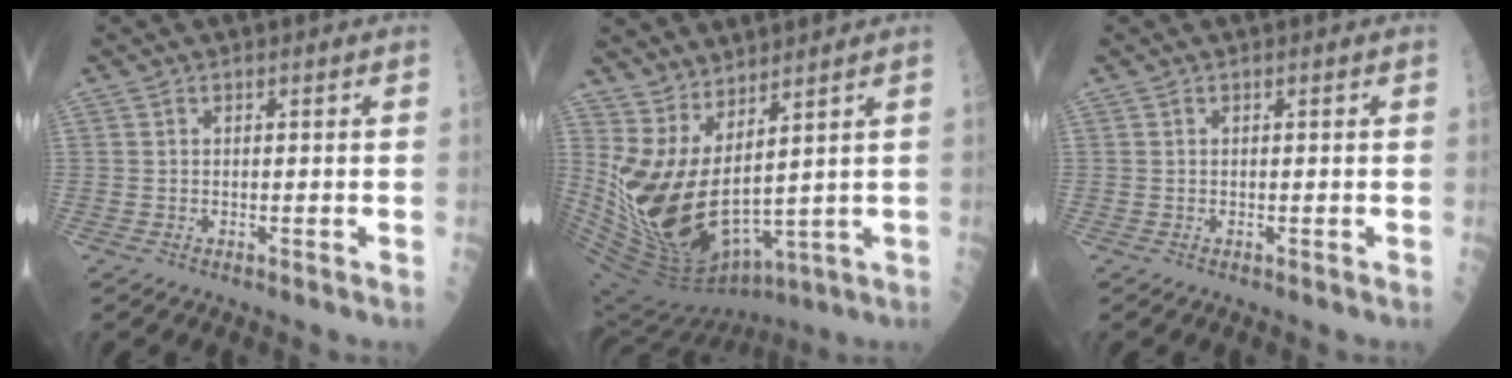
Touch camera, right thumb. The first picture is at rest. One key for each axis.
{"total": 17.6, "fx": 5.1, "fy": 6.1, "fz": 15.7, "tx": -0.319, "ty": -0.068, "tz": 0.126}
{"total": 0.0}